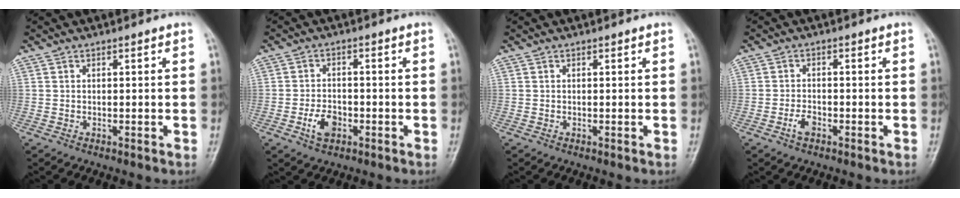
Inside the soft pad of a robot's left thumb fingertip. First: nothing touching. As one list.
[{"total": 4.8, "force": [-1.9, 3.1, 3.0], "torque": [-0.046, 0.011, -0.036]}, {"total": 0.0}, {"total": 2.5, "force": [-1.4, 1.4, 1.6], "torque": [-0.030, 0.009, -0.027]}]